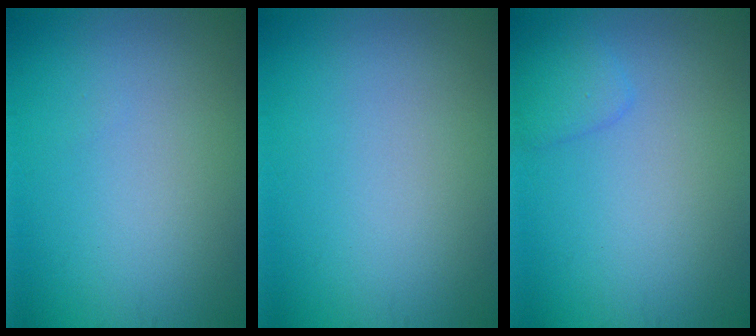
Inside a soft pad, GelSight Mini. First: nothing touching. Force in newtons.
{"total": 0.0}
{"total": 1.5, "press": 1.5, "slide": 0.0}